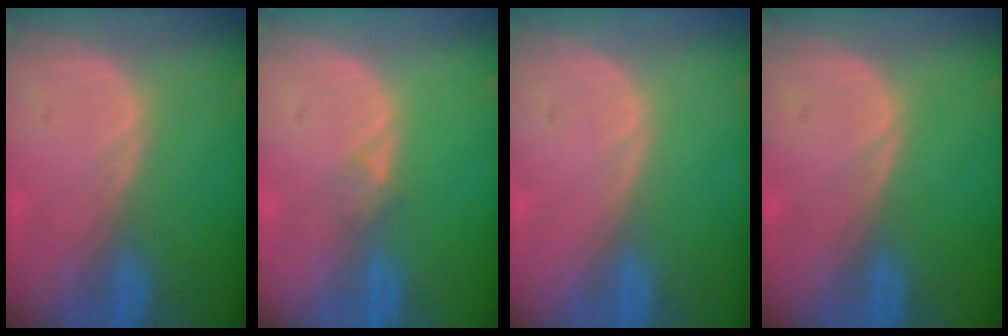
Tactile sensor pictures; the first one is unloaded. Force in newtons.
{"total": 1.1, "press": 1.0, "slide": 0.1}
{"total": 0.0}
{"total": 0.0}